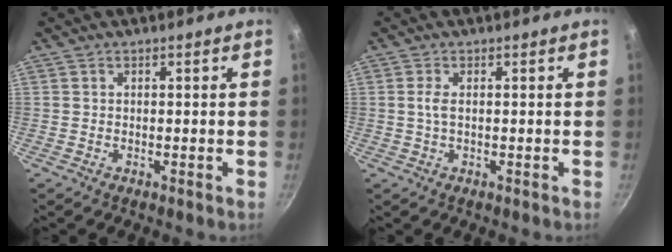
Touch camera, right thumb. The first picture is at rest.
{"total": 2.0, "force": [0.2, 0.7, 1.8], "torque": [-0.044, 0.001, 0.003]}